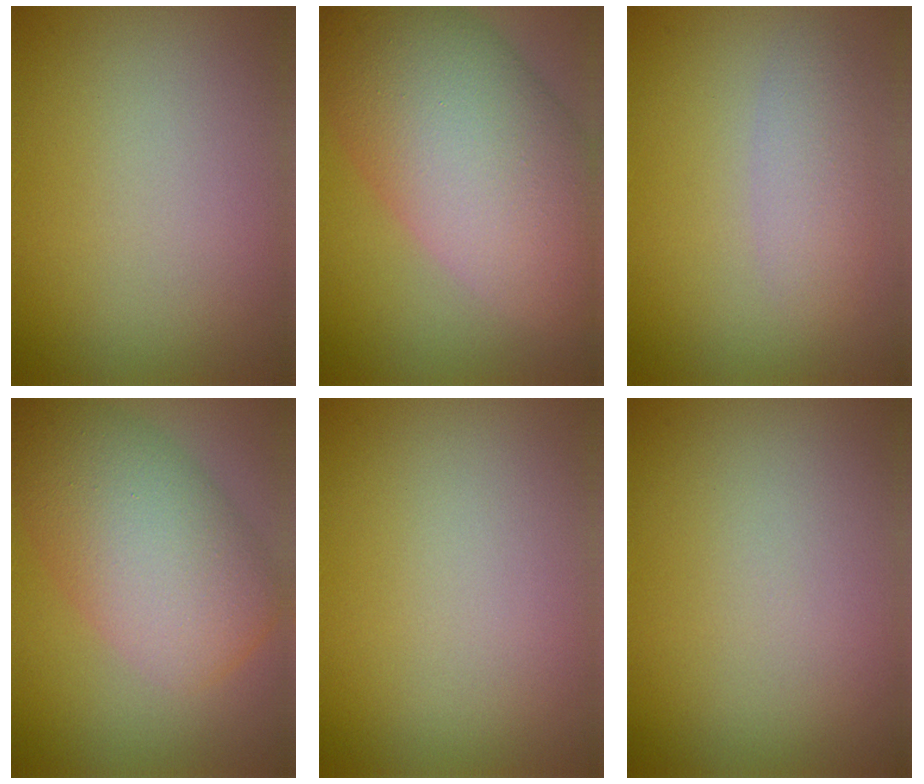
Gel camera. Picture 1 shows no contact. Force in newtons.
{"total": 12.9, "press": 12.9, "slide": 0.5}
{"total": 2.3, "press": 2.3, "slide": 0.2}
{"total": 8.3, "press": 8.3, "slide": 0.2}
{"total": 0.0}
{"total": 0.0}